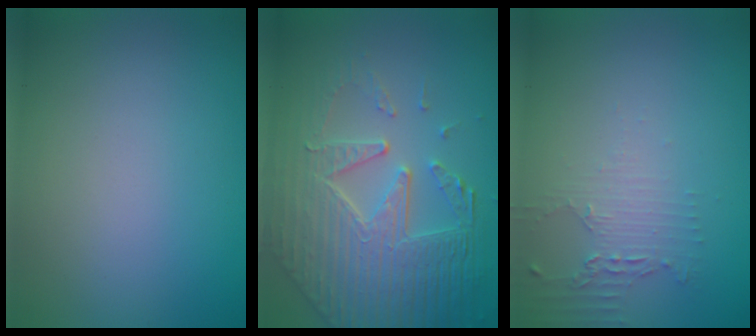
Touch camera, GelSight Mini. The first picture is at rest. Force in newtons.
{"total": 8.6, "press": 5.9, "slide": 6.3}
{"total": 2.3, "press": 1.7, "slide": 1.5}